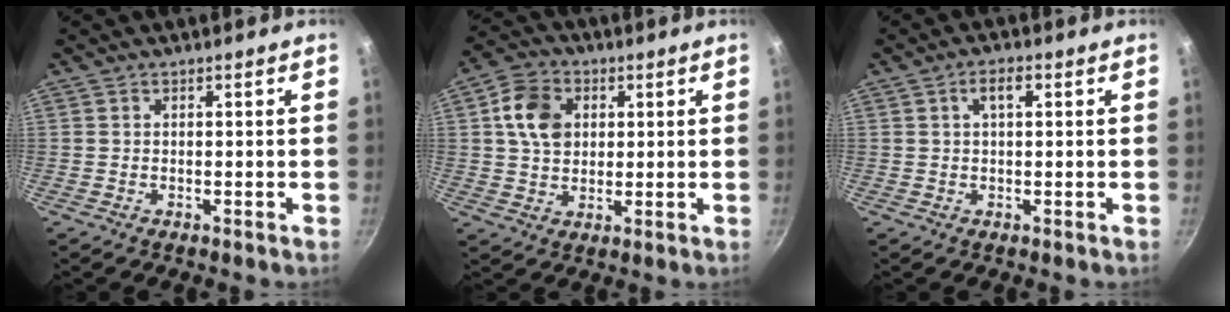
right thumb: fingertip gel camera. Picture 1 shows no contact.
{"total": 9.5, "force": [2.3, 7.3, 5.6], "torque": [-0.081, 0.009, 0.034]}
{"total": 3.1, "force": [1.0, 1.4, 2.6], "torque": [-0.043, 0.009, 0.016]}